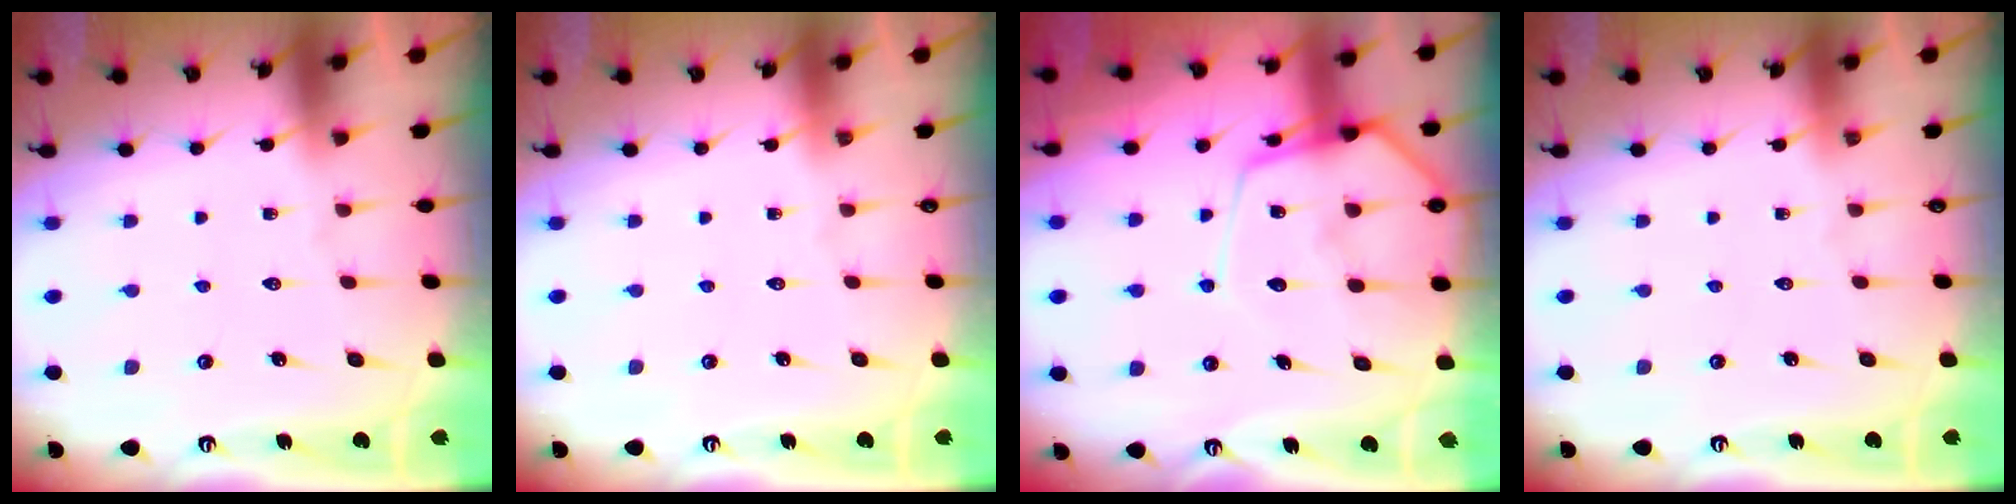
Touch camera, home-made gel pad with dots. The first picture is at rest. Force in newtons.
{"total": 0.0}
{"total": 13.3, "press": 13.2, "slide": 1.3}
{"total": 0.0}